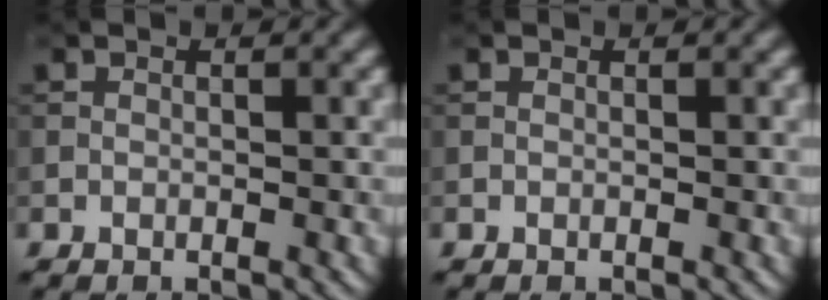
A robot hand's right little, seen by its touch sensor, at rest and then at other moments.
{"total": 0.0}